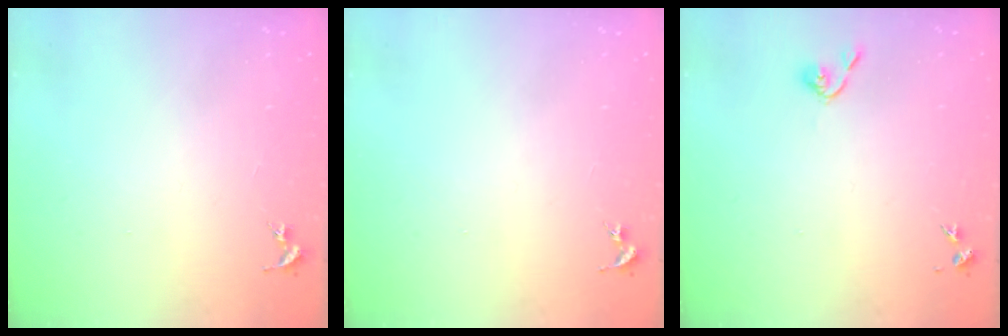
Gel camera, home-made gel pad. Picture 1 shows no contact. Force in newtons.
{"total": 0.0}
{"total": 3.7, "press": 3.6, "slide": 0.7}